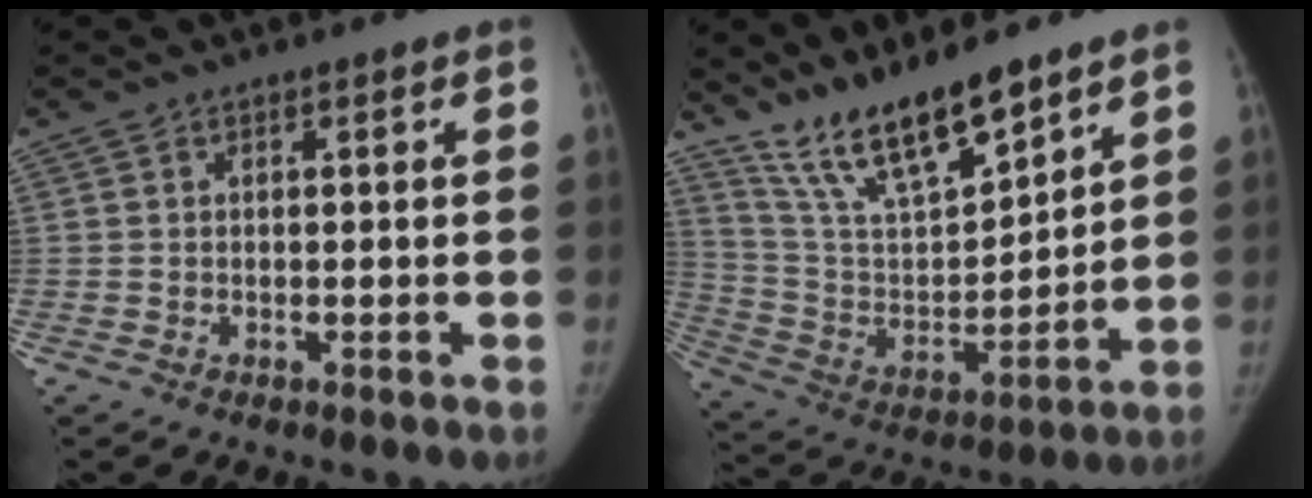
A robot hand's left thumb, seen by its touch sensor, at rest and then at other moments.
{"total": 16.6, "force": [13.2, 4.3, 9.2], "torque": [-0.136, -0.071, 0.254]}